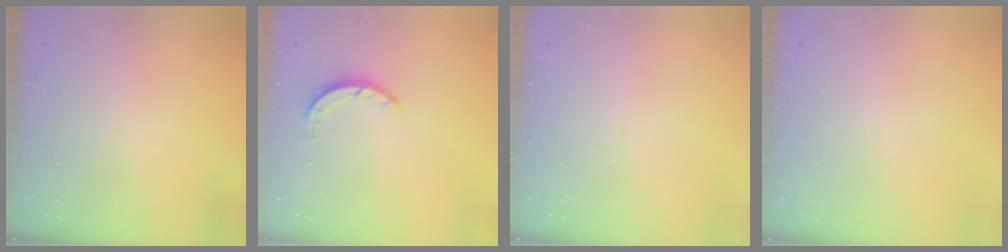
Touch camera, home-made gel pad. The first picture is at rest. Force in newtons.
{"total": 3.1, "press": 3.0, "slide": 0.4}
{"total": 0.0}
{"total": 0.0}